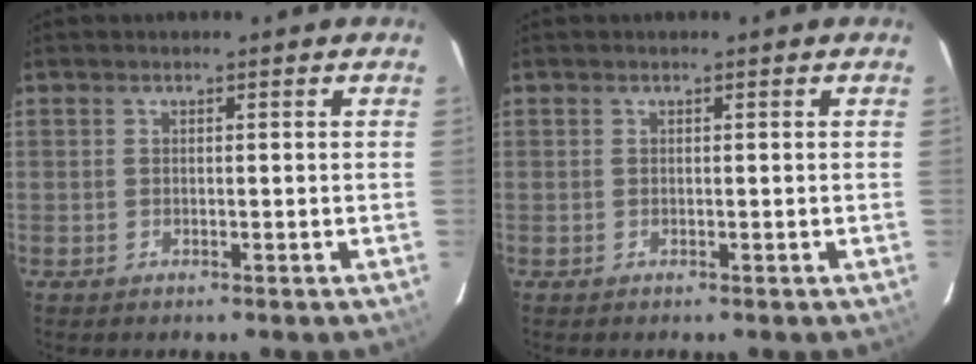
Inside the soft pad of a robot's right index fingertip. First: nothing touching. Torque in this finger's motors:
{"motor_torque": [0.00, 0.00, 0.02, 0.00]}